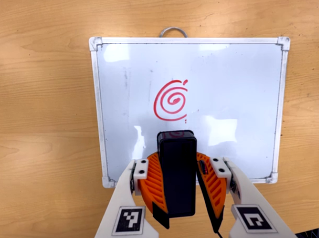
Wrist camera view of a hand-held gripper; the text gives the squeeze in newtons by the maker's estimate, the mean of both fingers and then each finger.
{"total": 9.6, "left": 10.1, "right": 9.1}